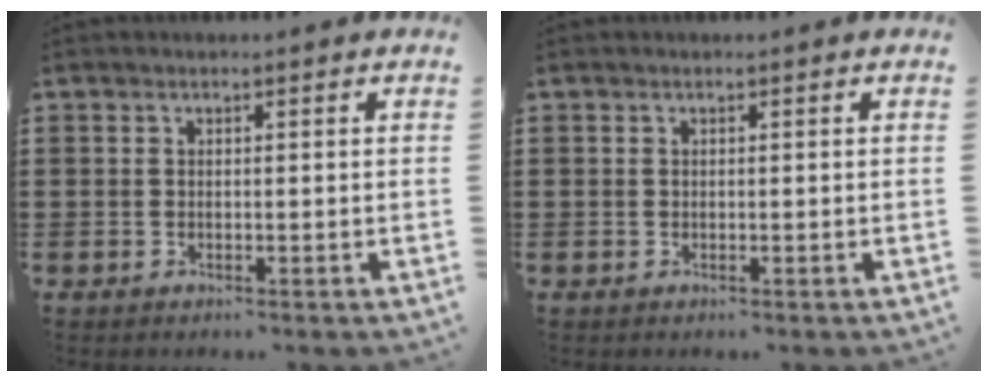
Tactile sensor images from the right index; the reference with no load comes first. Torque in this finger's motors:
{"motor_torque": [0.00, 0.00, 0.00, -0.01]}